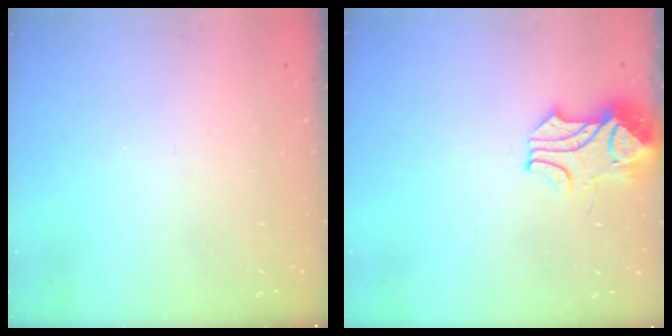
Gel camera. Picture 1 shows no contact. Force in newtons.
{"total": 2.4, "press": 2.2, "slide": 1.0}